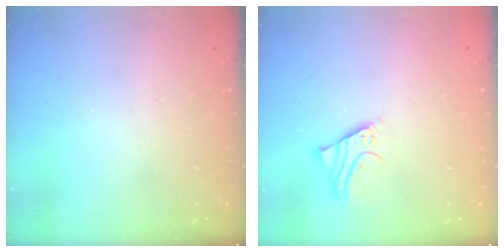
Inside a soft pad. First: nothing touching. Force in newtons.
{"total": 3.5, "press": 3.5, "slide": 0.4}